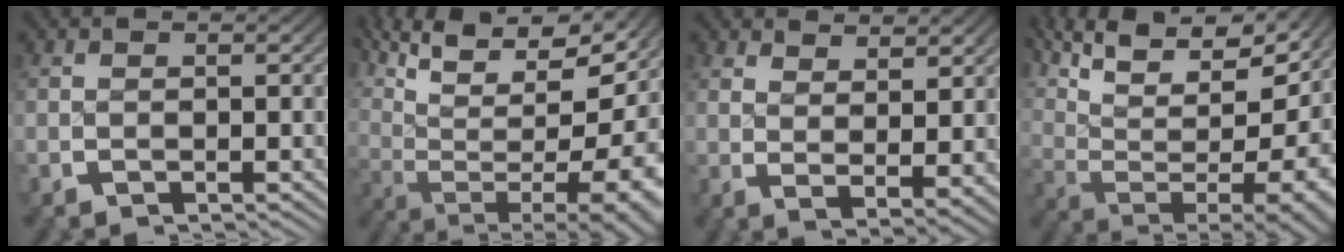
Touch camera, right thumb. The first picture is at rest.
{"total": 16.4, "force": [1.9, 10.5, 12.5], "torque": [-0.236, -0.041, 0.048]}
{"total": 3.9, "force": [1.0, 1.8, 3.3], "torque": [-0.052, -0.018, 0.030]}
{"total": 17.1, "force": [3.6, 10.9, 12.7], "torque": [-0.236, -0.021, 0.061]}